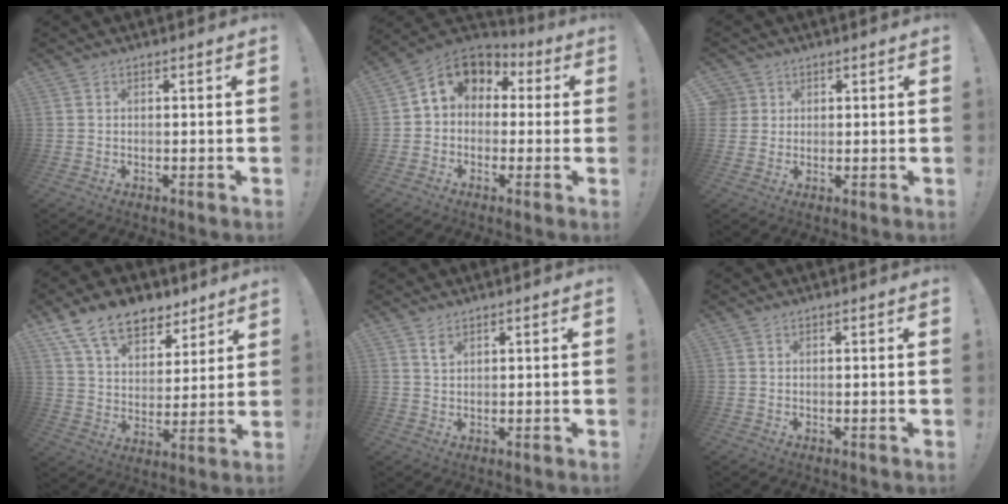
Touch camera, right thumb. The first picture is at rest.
{"total": 8.0, "force": [1.7, 6.7, 4.0], "torque": [-0.060, -0.002, 0.038]}
{"total": 3.2, "force": [1.2, 2.9, 0.4], "torque": [-0.008, -0.001, 0.024]}
{"total": 15.1, "force": [10.3, 8.8, 6.6], "torque": [-0.117, -0.065, 0.194]}
{"total": 2.1, "force": [1.5, 0.8, 1.2], "torque": [-0.018, -0.008, 0.025]}
{"total": 0.0}